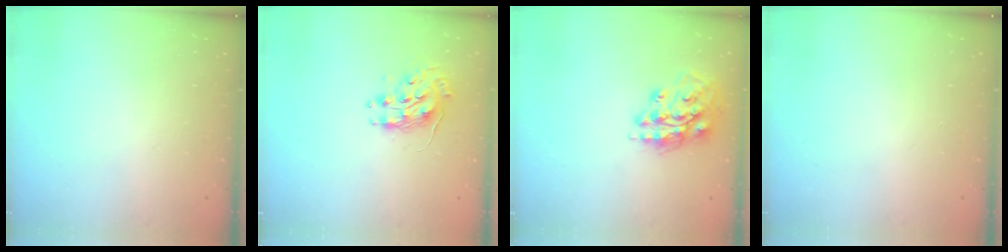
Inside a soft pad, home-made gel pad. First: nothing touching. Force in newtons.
{"total": 9.7, "press": 9.7, "slide": 0.8}
{"total": 15.4, "press": 15.3, "slide": 1.9}
{"total": 0.0}